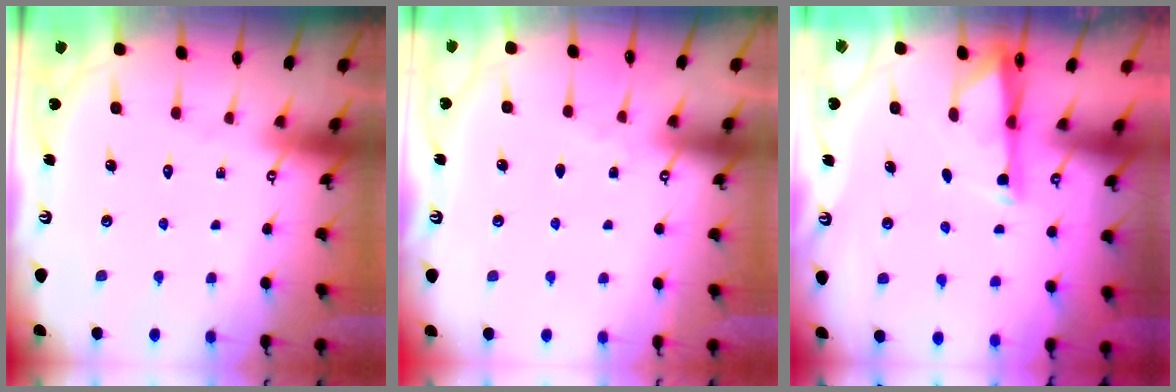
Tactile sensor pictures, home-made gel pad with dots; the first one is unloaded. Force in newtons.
{"total": 2.3, "press": 2.2, "slide": 0.4}
{"total": 3.0, "press": 2.9, "slide": 0.5}